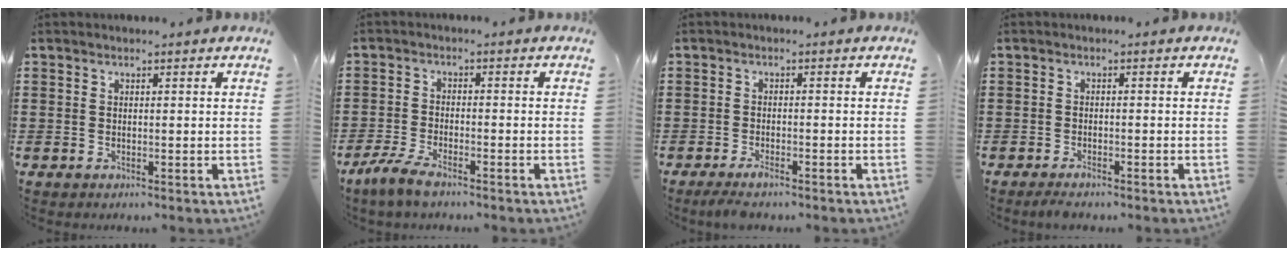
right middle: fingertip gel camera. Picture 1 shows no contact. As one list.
[{"total": 4.2, "force": [-3.4, 0.7, 2.3], "torque": [-0.067, -0.009, -0.071]}, {"total": 2.1, "force": [-1.6, 0.4, 1.3], "torque": [-0.029, -0.001, -0.031]}, {"total": 1.4, "force": [-1.1, 0.2, 0.7], "torque": [-0.015, -0.003, -0.021]}]